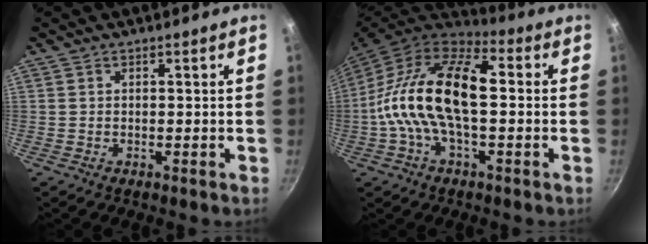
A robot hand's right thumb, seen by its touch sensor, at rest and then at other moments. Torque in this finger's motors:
{"motor_torque": [1.61, 2.48, 1.40, -1.12, 0.58]}